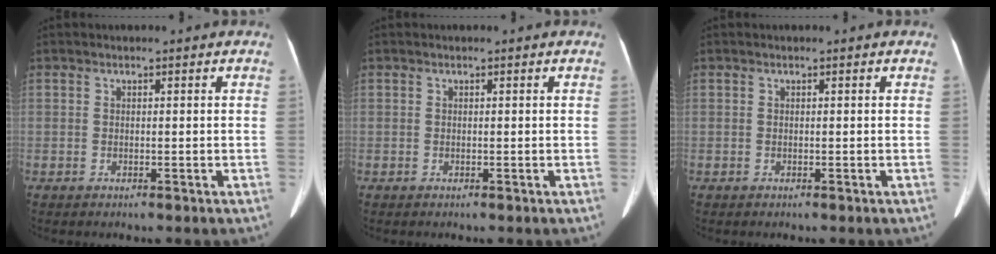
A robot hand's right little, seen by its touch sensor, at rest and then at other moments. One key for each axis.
{"total": 0.0}
{"total": 0.0}